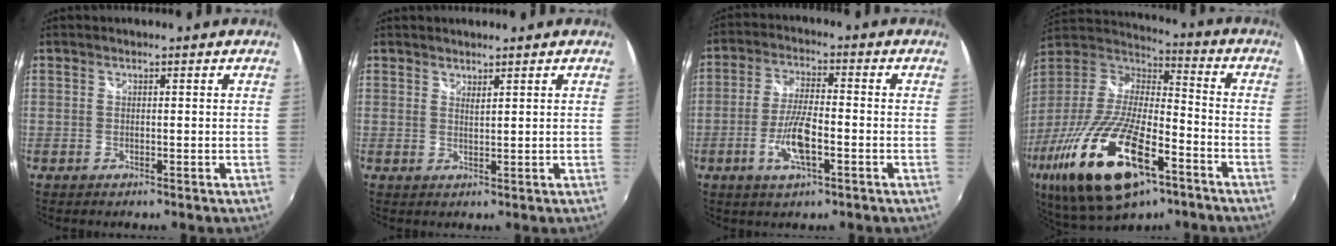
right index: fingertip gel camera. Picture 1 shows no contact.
{"total": 1.4, "force": [1.3, 0.2, 0.4], "torque": [-0.006, 0.000, 0.022]}
{"total": 8.4, "force": [-3.0, 2.3, 7.5], "torque": [-0.153, -0.003, -0.059]}
{"total": 28.3, "force": [-14.1, 11.2, 21.9], "torque": [-0.447, -0.056, -0.249]}